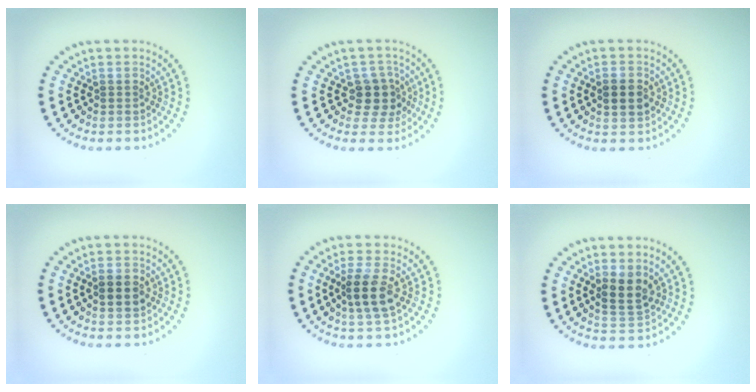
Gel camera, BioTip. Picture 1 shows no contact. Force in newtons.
{"total": 2.7, "press": 2.3, "slide": 1.4}
{"total": 2.2, "press": 2.2, "slide": 0.1}
{"total": 2.2, "press": 2.2, "slide": 0.1}
{"total": 3.7, "press": 3.4, "slide": 1.3}
{"total": 3.1, "press": 2.9, "slide": 1.0}